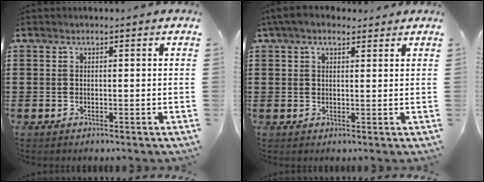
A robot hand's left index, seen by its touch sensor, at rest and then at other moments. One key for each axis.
{"total": 3.1, "fx": 2.1, "fy": 1.3, "fz": 2.0, "tx": -0.045, "ty": 0.008, "tz": 0.038}